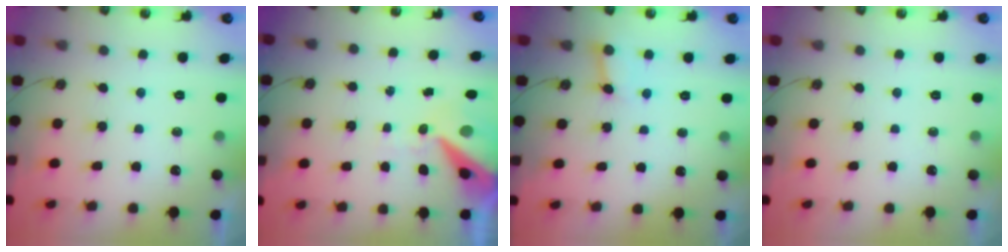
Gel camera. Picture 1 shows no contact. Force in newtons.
{"total": 11.6, "press": 11.5, "slide": 1.7}
{"total": 5.1, "press": 5.1, "slide": 0.5}
{"total": 0.0}